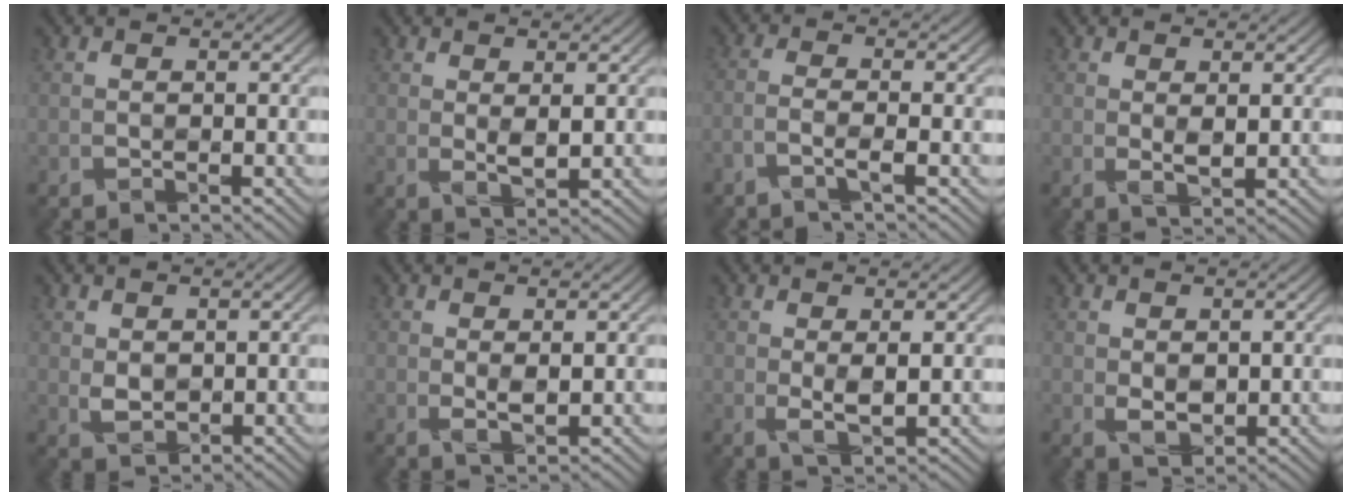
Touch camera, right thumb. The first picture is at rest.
{"total": 2.1, "force": [1.0, 0.5, 1.7], "torque": [-0.037, -0.008, 0.026]}
{"total": 2.5, "force": [-1.7, 0.3, 1.8], "torque": [-0.027, 0.007, -0.052]}
{"total": 1.7, "force": [0.9, 0.4, 1.3], "torque": [-0.030, -0.006, 0.021]}
{"total": 1.8, "force": [1.0, 1.3, 0.8], "torque": [-0.020, -0.005, 0.026]}
{"total": 1.6, "force": [0.8, 0.4, 1.3], "torque": [-0.029, -0.006, 0.021]}
{"total": 2.4, "force": [0.7, 0.6, 2.3], "torque": [-0.049, -0.006, 0.018]}
{"total": 2.1, "force": [0.8, 1.4, 1.4], "torque": [-0.031, -0.007, 0.023]}